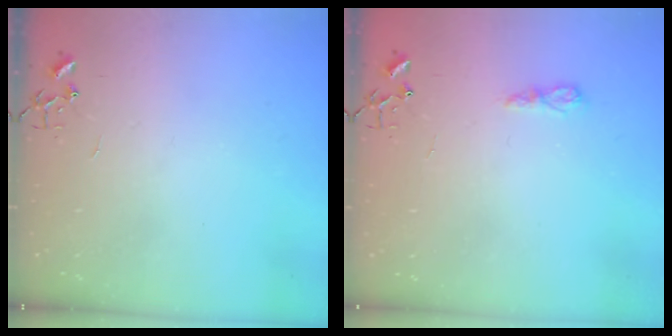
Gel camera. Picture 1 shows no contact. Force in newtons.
{"total": 5.5, "press": 5.5, "slide": 0.6}